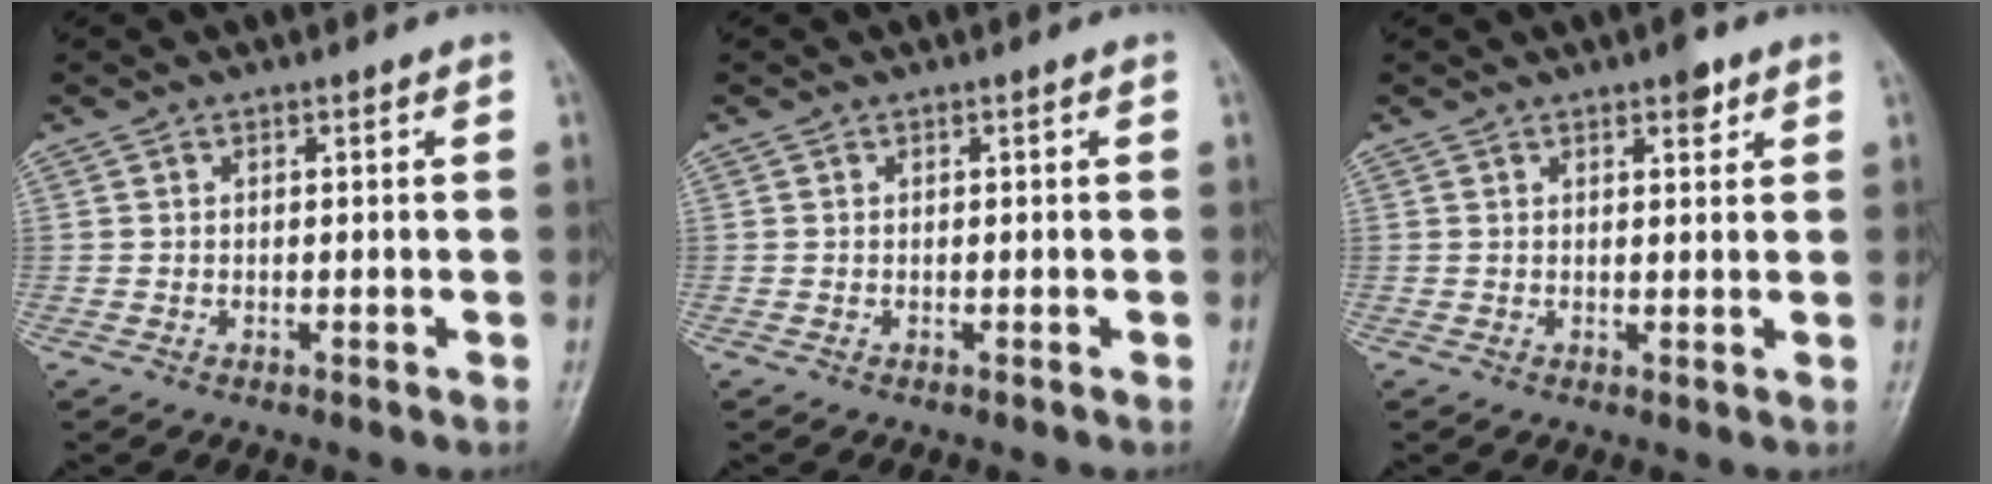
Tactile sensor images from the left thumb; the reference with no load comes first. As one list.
[{"total": 0.0}, {"total": 2.7, "force": [1.8, 1.1, 1.8], "torque": [-0.016, -0.008, 0.022]}]